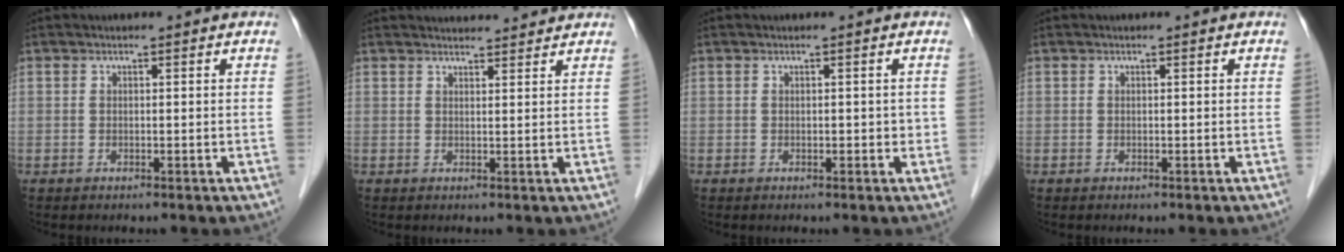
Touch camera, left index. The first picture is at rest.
{"total": 6.2, "force": [6.0, 0.8, 1.0], "torque": [-0.011, 0.023, 0.068]}
{"total": 1.1, "force": [0.0, 0.8, 0.8], "torque": [-0.005, 0.004, -0.003]}
{"total": 0.0}